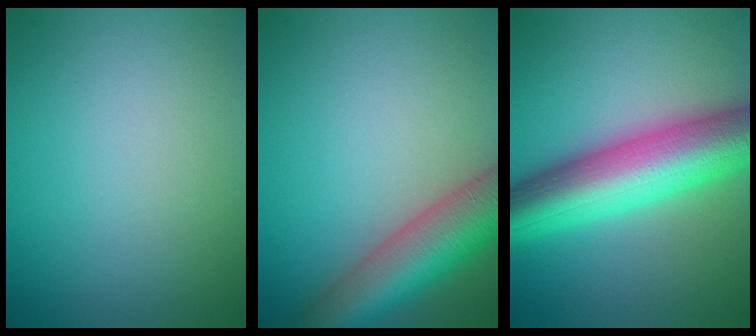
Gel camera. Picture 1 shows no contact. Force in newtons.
{"total": 7.9, "press": 7.9, "slide": 0.4}
{"total": 10.0, "press": 10.0, "slide": 0.1}